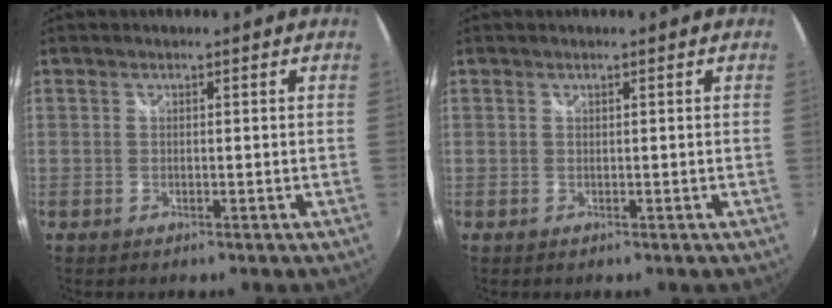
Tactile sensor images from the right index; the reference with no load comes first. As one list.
[{"total": 0.0}]